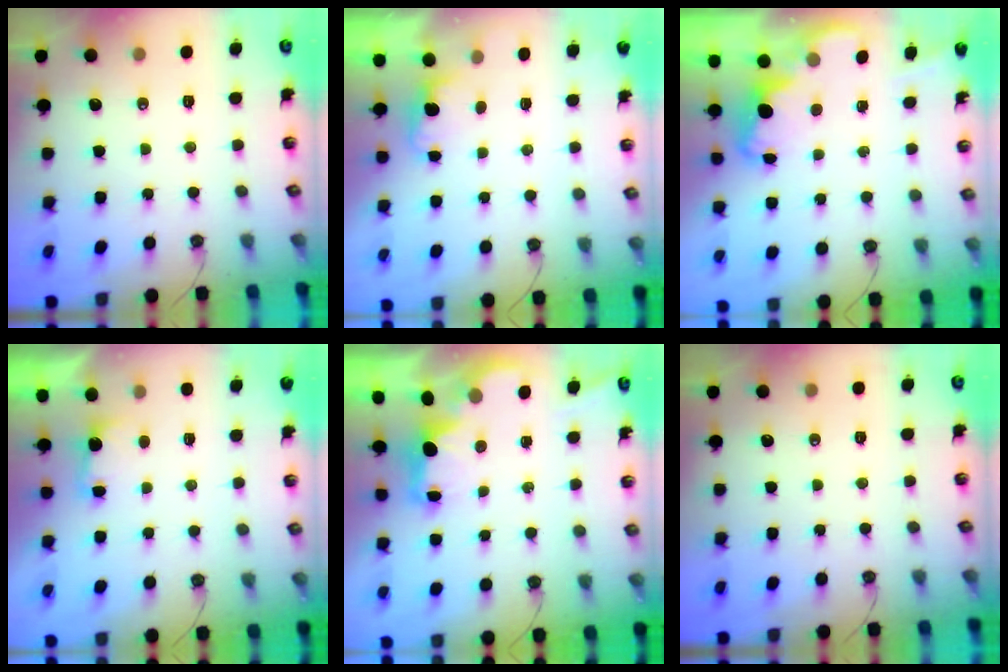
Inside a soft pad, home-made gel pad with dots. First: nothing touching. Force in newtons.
{"total": 0.7, "press": 0.0, "slide": 0.7}
{"total": 2.2, "press": 2.2, "slide": 0.5}
{"total": 2.1, "press": 1.9, "slide": 0.9}
{"total": 2.2, "press": 2.1, "slide": 0.8}
{"total": 0.0}